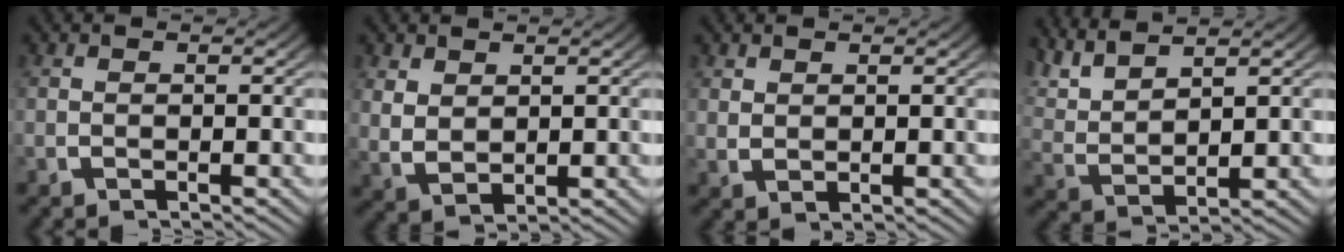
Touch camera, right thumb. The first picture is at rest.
{"total": 3.4, "force": [0.8, 2.4, 2.2], "torque": [-0.053, -0.018, 0.035]}
{"total": 1.1, "force": [0.9, 0.4, 0.6], "torque": [-0.011, -0.002, 0.025]}
{"total": 5.3, "force": [3.0, 2.8, 3.4], "torque": [-0.080, -0.008, 0.068]}